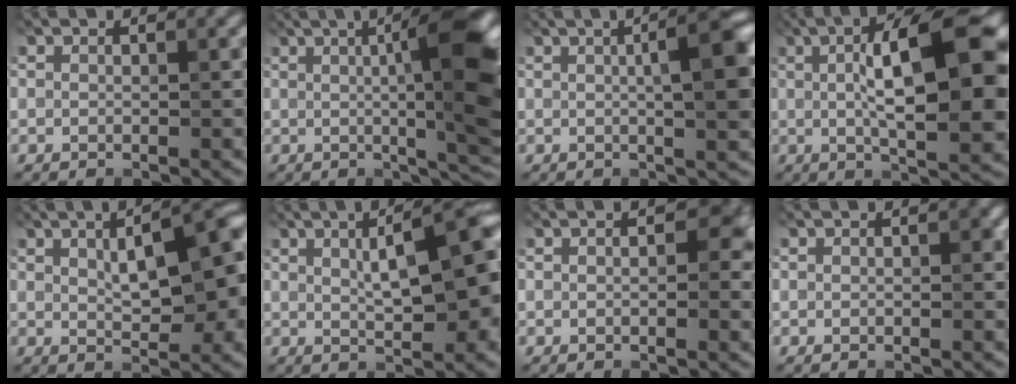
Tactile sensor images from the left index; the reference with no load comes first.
{"total": 11.7, "force": [1.3, 2.3, 11.4], "torque": [-0.145, 0.006, 0.026]}
{"total": 6.0, "force": [0.9, 0.9, 5.8], "torque": [-0.088, 0.013, 0.013]}
{"total": 11.9, "force": [1.6, 3.0, 11.4], "torque": [-0.168, 0.015, 0.023]}
{"total": 8.3, "force": [1.0, 3.1, 7.7], "torque": [-0.111, 0.016, 0.020]}
{"total": 8.6, "force": [1.3, 2.4, 8.2], "torque": [-0.115, 0.019, 0.021]}
{"total": 4.6, "force": [1.0, 2.5, 3.8], "torque": [-0.047, 0.005, 0.010]}
{"total": 0.6, "force": [0.1, 0.4, 0.5], "torque": [-0.011, 0.002, -0.001]}